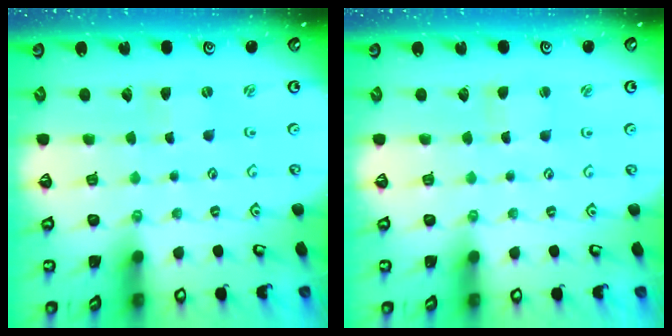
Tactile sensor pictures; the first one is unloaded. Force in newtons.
{"total": 1.8, "press": 1.8, "slide": 0.3}